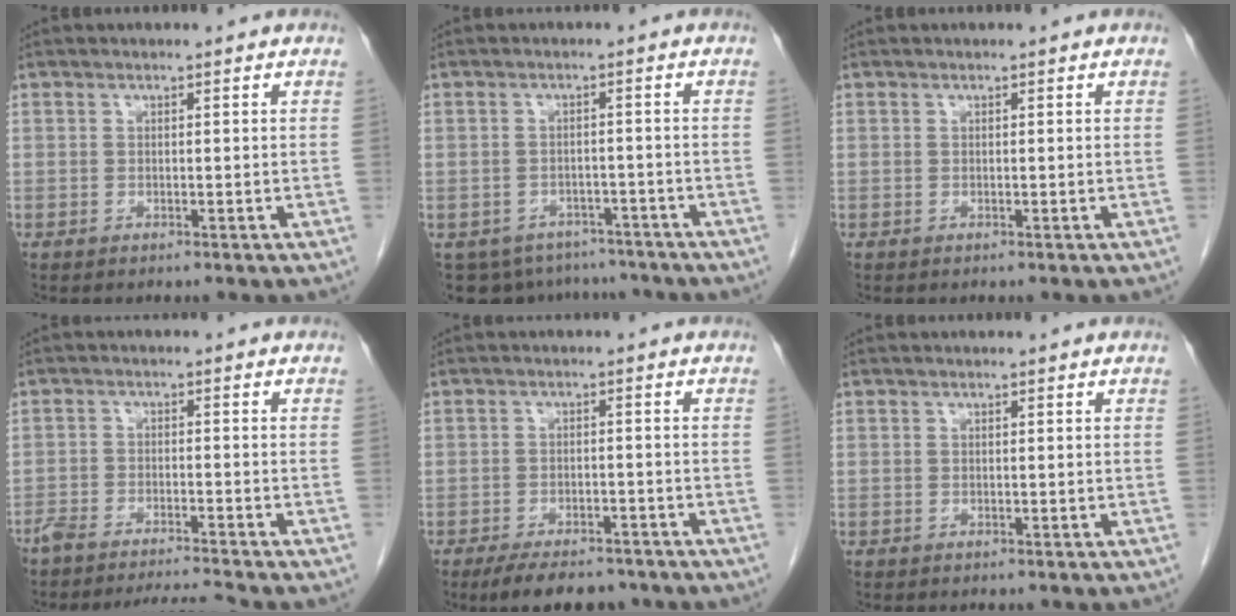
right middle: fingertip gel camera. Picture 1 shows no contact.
{"total": 10.5, "force": [-8.7, 5.6, 2.0], "torque": [-0.039, 0.007, -0.104]}
{"total": 0.0}
{"total": 6.7, "force": [-6.4, -0.8, 1.9], "torque": [-0.029, -0.002, -0.108]}
{"total": 8.5, "force": [-6.8, 3.2, 4.0], "torque": [-0.057, -0.003, -0.101]}
{"total": 0.0}